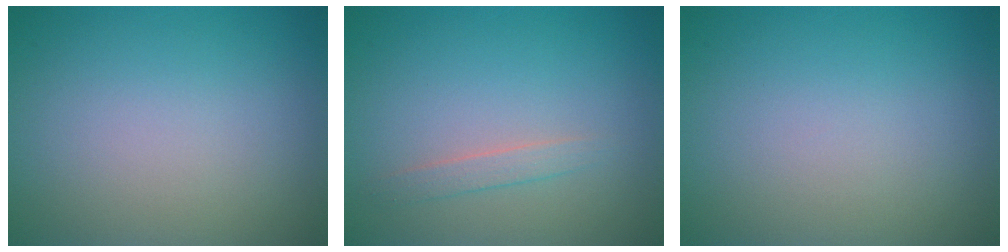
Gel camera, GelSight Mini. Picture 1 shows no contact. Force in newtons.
{"total": 1.3, "press": 1.3, "slide": 0.1}
{"total": 0.0}